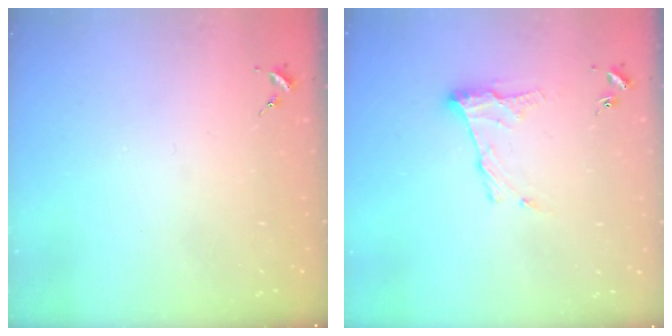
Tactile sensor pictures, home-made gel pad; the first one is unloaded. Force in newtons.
{"total": 11.4, "press": 11.3, "slide": 0.3}